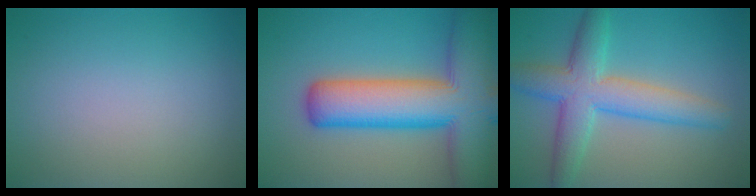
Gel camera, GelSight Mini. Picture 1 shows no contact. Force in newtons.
{"total": 13.0, "press": 13.0, "slide": 0.7}
{"total": 6.5, "press": 6.5, "slide": 0.2}